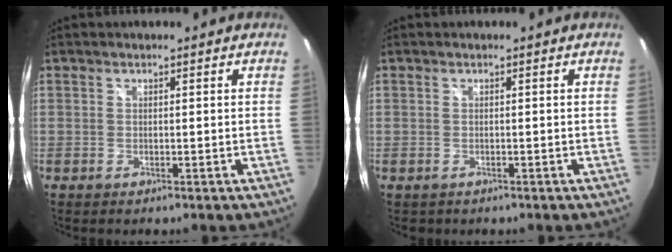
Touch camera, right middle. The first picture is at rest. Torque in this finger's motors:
{"motor_torque": [-0.21, -0.08, -0.01, 0.00]}